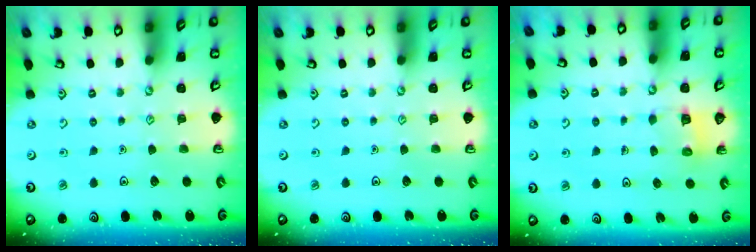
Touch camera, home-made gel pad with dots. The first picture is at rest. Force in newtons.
{"total": 0.0}
{"total": 3.8, "press": 3.8, "slide": 0.2}